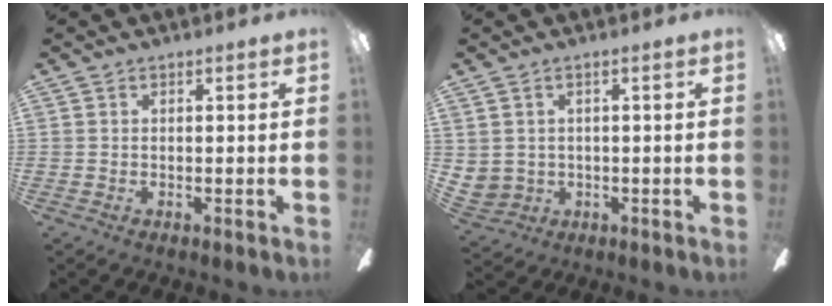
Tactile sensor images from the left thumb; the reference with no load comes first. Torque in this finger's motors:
{"motor_torque": [0.18, 0.28, -0.34, 0.39, 0.04]}